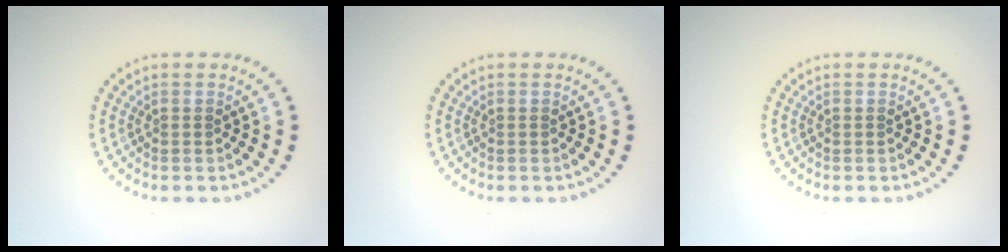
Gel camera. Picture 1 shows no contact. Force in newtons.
{"total": 0.0}
{"total": 0.0}